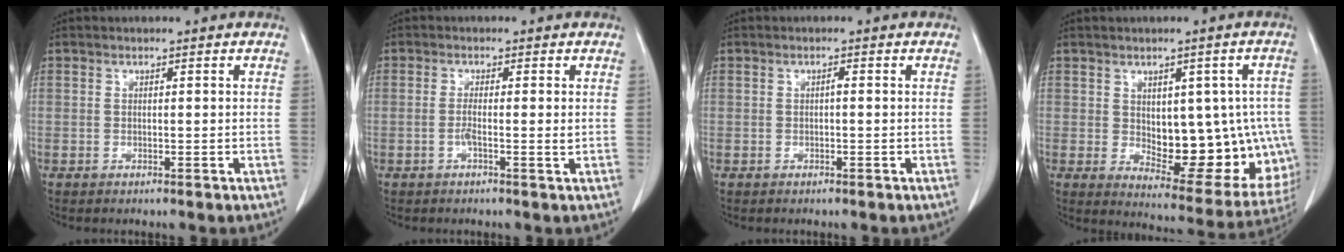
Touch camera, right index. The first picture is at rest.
{"total": 2.2, "force": [-0.4, 0.0, 2.2], "torque": [-0.039, -0.001, -0.009]}
{"total": 0.5, "force": [-0.1, 0.1, 0.5], "torque": [-0.009, 0.002, -0.001]}
{"total": 16.5, "force": [-1.1, 8.1, 14.3], "torque": [-0.154, 0.009, 0.013]}